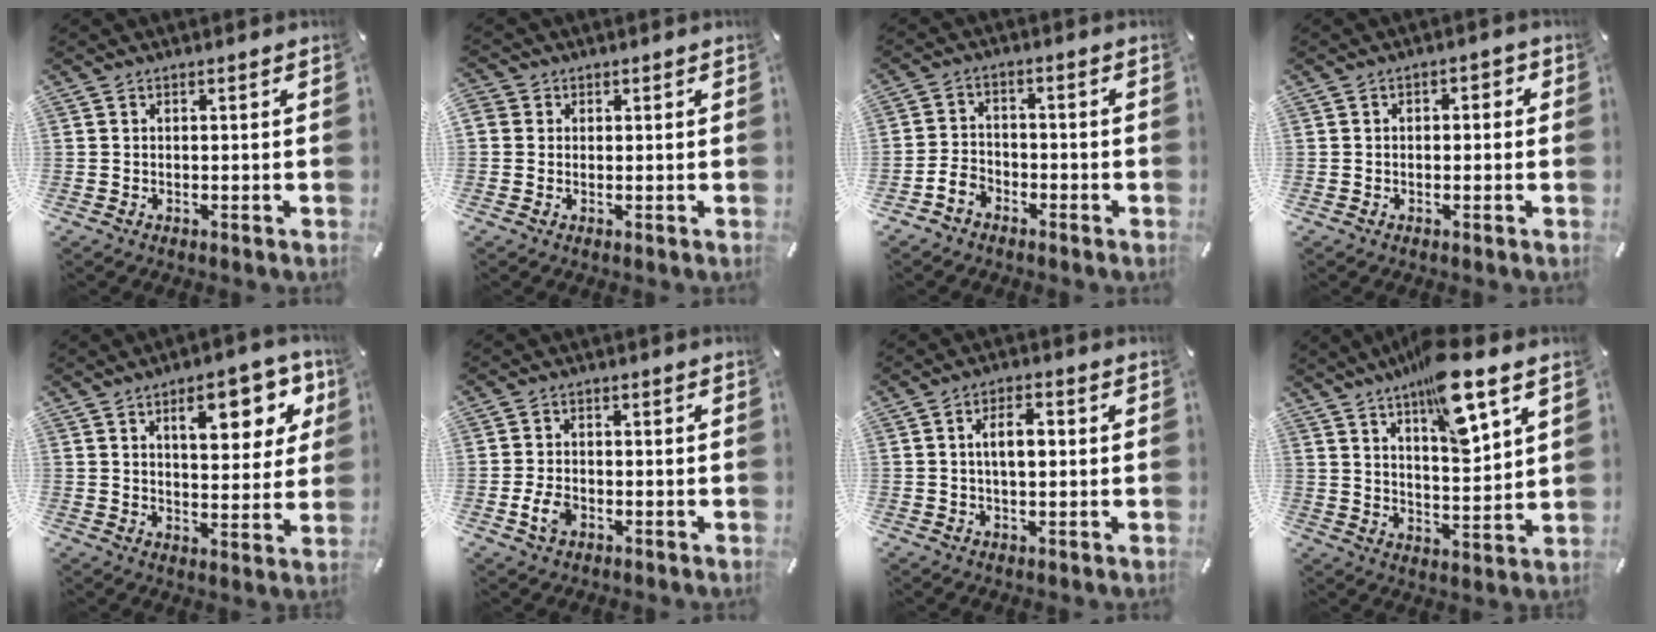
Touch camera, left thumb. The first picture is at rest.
{"total": 1.8, "force": [0.2, 1.8, 0.2], "torque": [-0.003, 0.006, 0.001]}
{"total": 4.7, "force": [-3.1, 3.3, 1.5], "torque": [-0.029, 0.017, -0.059]}
{"total": 1.9, "force": [-1.1, 1.2, 1.0], "torque": [-0.019, 0.011, -0.025]}
{"total": 13.8, "force": [6.1, 6.6, 10.4], "torque": [-0.131, -0.018, 0.095]}
{"total": 4.3, "force": [-1.7, 2.8, 2.8], "torque": [-0.064, 0.004, -0.033]}
{"total": 5.9, "force": [0.5, 2.9, 5.1], "torque": [-0.083, 0.007, 0.002]}
{"total": 13.5, "force": [9.3, 3.8, 9.0], "torque": [-0.142, -0.050, 0.156]}